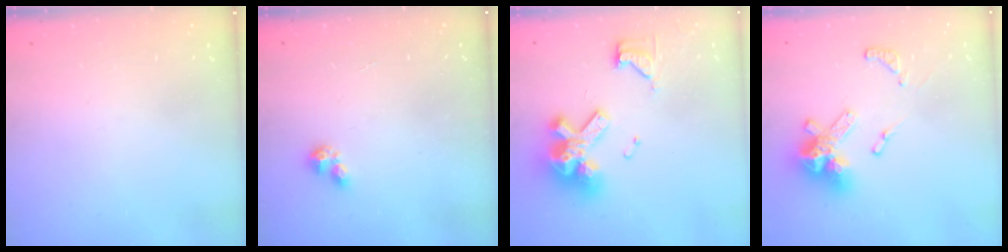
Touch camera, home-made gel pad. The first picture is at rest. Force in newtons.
{"total": 1.0, "press": 1.0, "slide": 0.1}
{"total": 14.8, "press": 14.7, "slide": 1.8}
{"total": 14.9, "press": 14.8, "slide": 1.7}